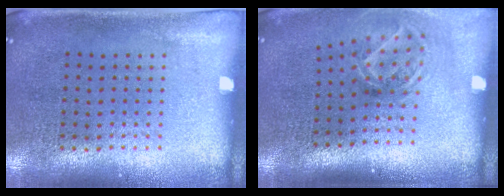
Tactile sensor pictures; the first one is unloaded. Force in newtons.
{"total": 1.9, "press": 1.3, "slide": 1.4}